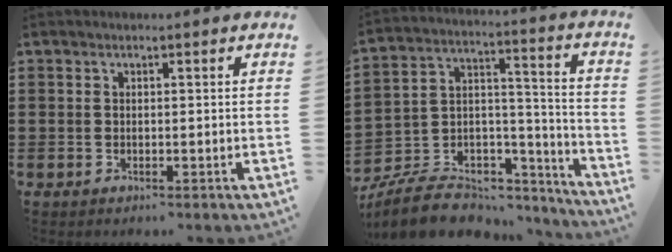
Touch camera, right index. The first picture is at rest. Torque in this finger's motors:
{"motor_torque": [-1.03, 0.74, -0.67, -0.21]}